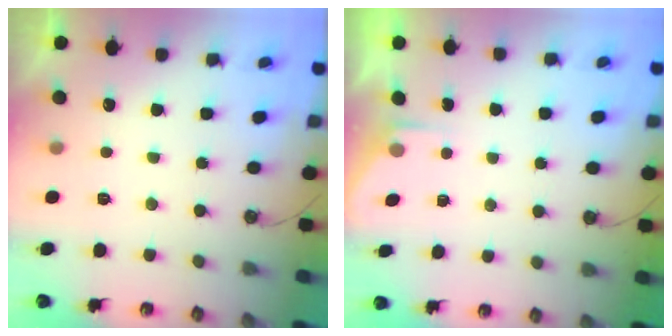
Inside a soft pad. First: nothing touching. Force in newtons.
{"total": 2.4, "press": 2.4, "slide": 0.4}